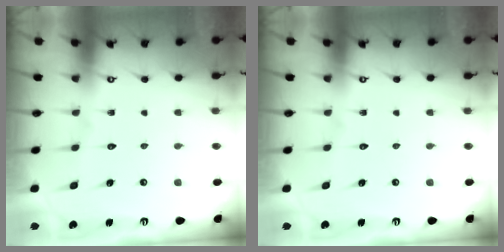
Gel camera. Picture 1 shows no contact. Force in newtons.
{"total": 0.0}